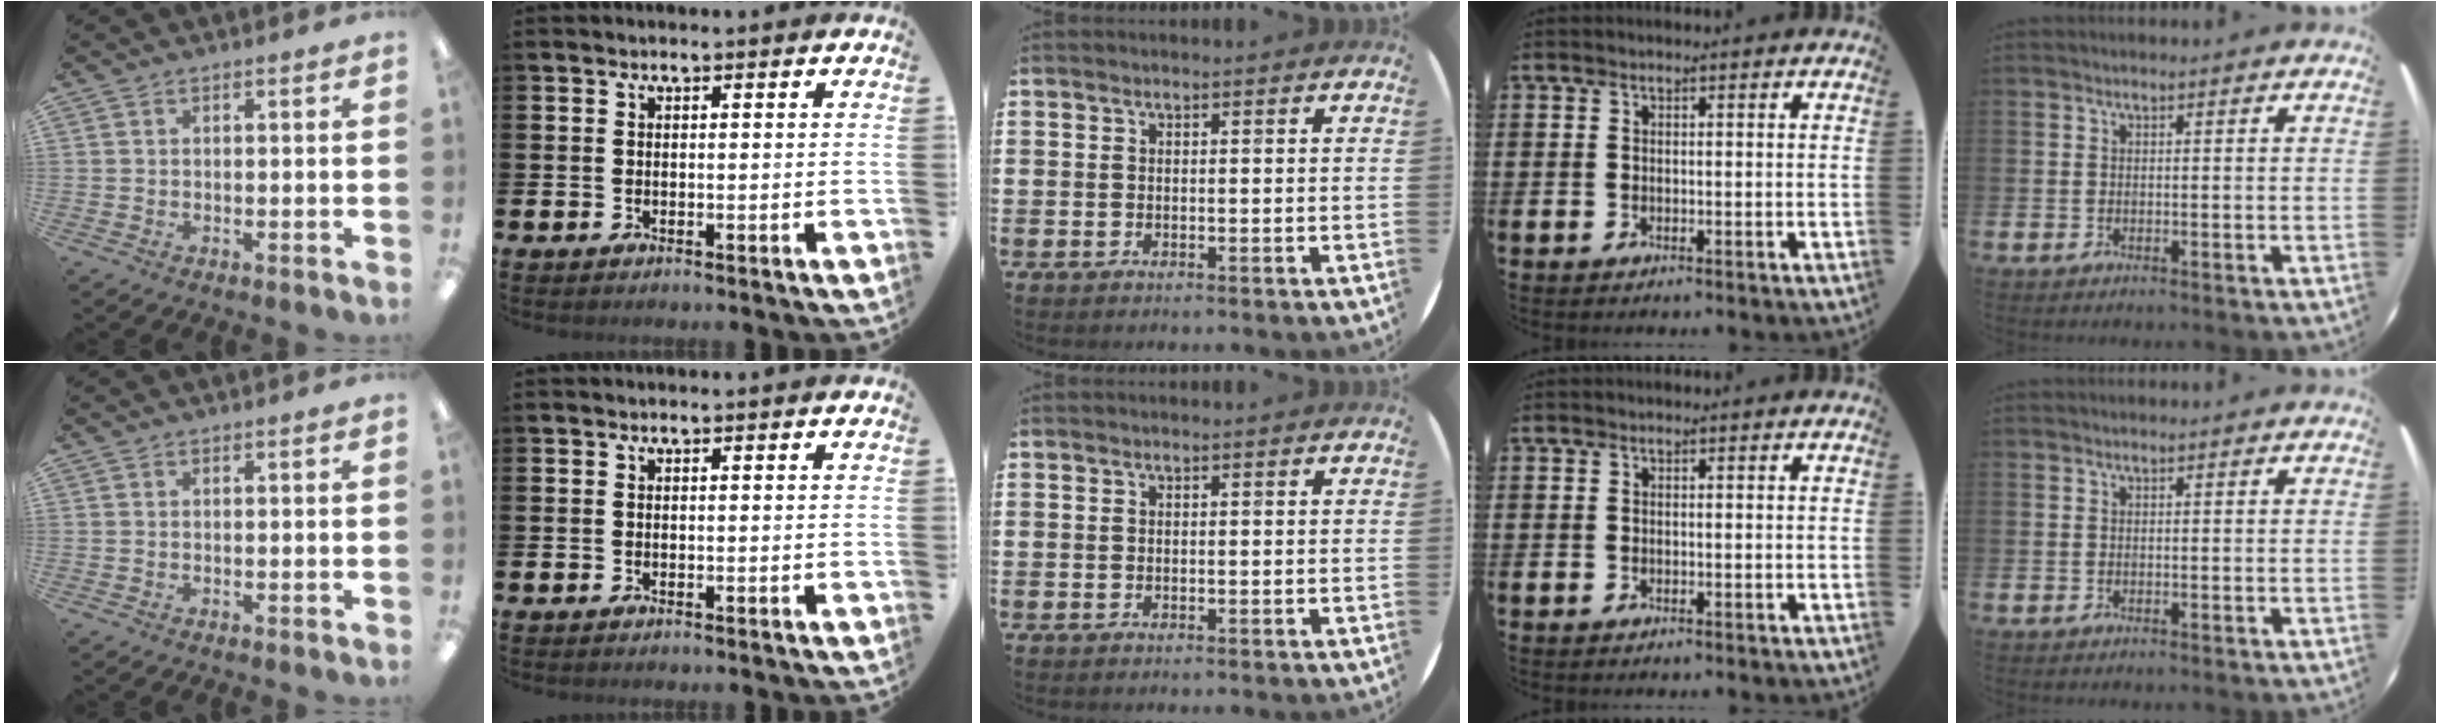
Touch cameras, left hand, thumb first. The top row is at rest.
{}